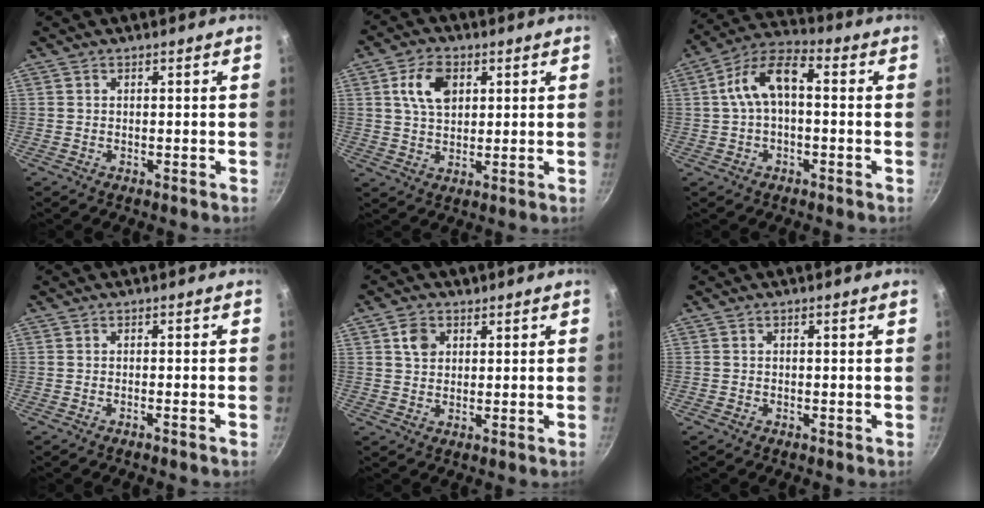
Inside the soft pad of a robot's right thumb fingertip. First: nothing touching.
{"total": 8.0, "force": [2.5, 5.2, 5.5], "torque": [-0.085, 0.000, 0.043]}
{"total": 10.1, "force": [0.5, 5.3, 8.6], "torque": [-0.149, 0.041, 0.002]}
{"total": 0.7, "force": [-0.5, -0.1, 0.4], "torque": [-0.022, 0.008, -0.008]}
{"total": 3.9, "force": [1.7, 3.0, 1.8], "torque": [-0.016, -0.003, 0.030]}
{"total": 0.0}